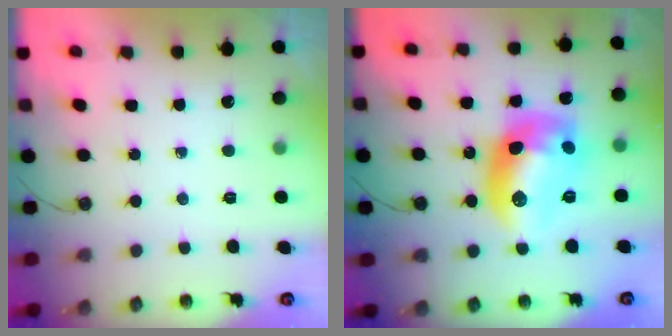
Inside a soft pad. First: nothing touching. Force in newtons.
{"total": 16.1, "press": 16.0, "slide": 1.0}